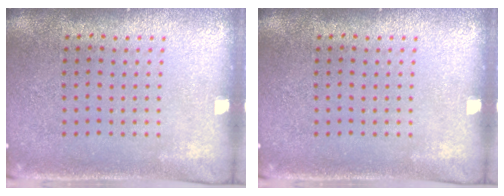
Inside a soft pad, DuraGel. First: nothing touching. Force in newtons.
{"total": 0.0}